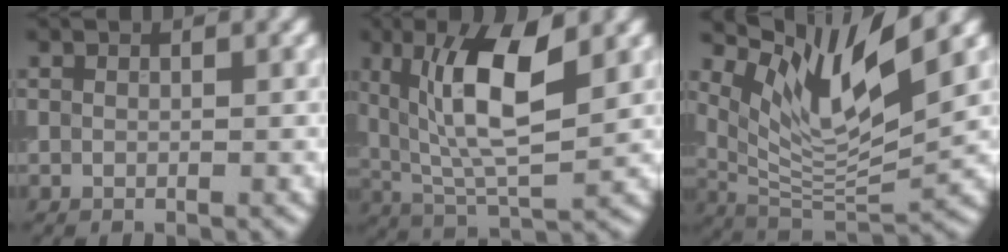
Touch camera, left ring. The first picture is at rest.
{"total": 8.6, "force": [2.6, 2.8, 7.8], "torque": [-0.144, -0.006, 0.047]}
{"total": 8.5, "force": [4.8, 2.2, 6.6], "torque": [-0.128, -0.008, 0.095]}